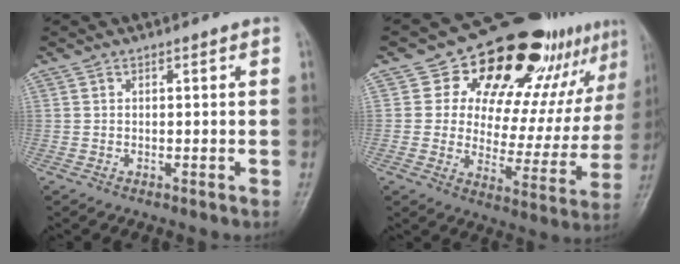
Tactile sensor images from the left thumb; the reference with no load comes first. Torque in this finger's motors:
{"motor_torque": [0.11, 0.33, 0.17, -0.27, 0.14]}